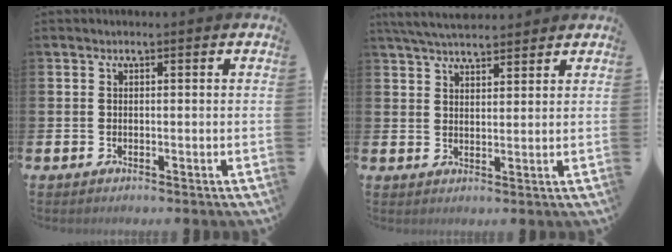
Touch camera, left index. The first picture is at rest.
{"total": 4.4, "force": [4.2, 1.0, 1.1], "torque": [-0.030, -0.014, 0.076]}